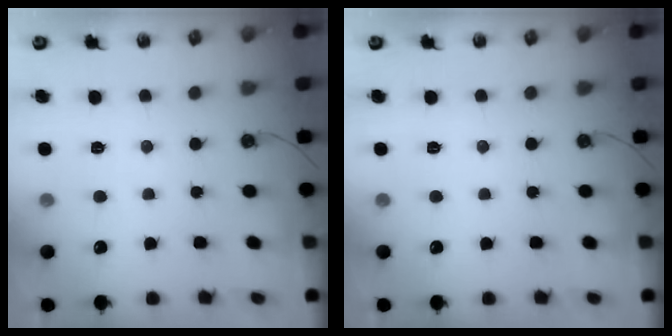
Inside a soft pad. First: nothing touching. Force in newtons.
{"total": 0.0}